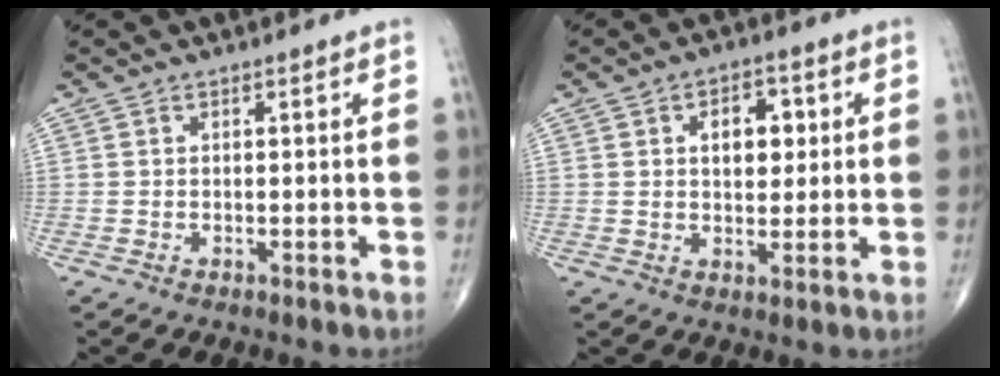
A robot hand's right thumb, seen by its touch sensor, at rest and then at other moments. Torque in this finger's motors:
{"motor_torque": [0.25, 1.93, 0.97, 0.29, 0.05]}